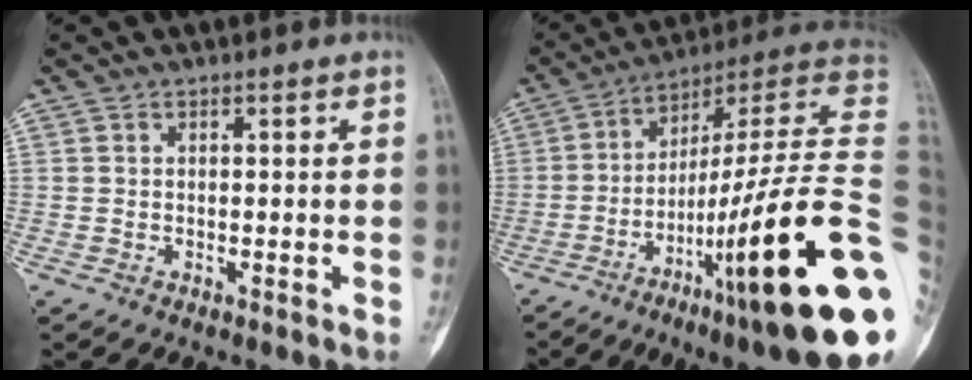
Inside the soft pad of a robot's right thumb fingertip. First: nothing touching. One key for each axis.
{"total": 32.7, "fx": -8.3, "fy": 5.1, "fz": 31.2, "tx": -0.383, "ty": 0.048, "tz": -0.134}